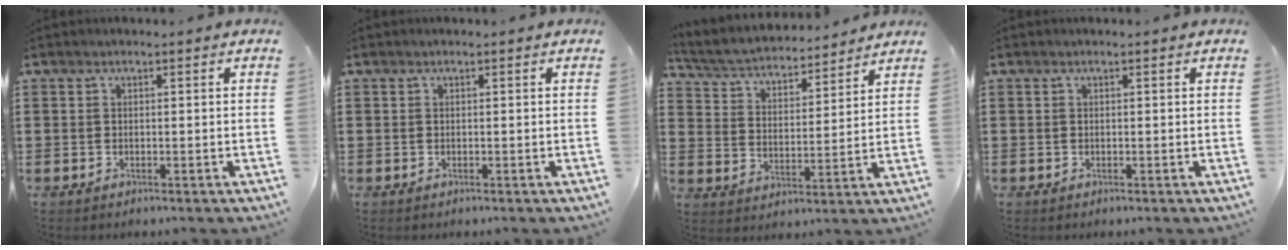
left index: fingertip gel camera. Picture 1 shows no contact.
{"total": 0.0}
{"total": 4.2, "force": [4.1, 0.6, 0.9], "torque": [-0.040, -0.029, 0.065]}
{"total": 0.0}